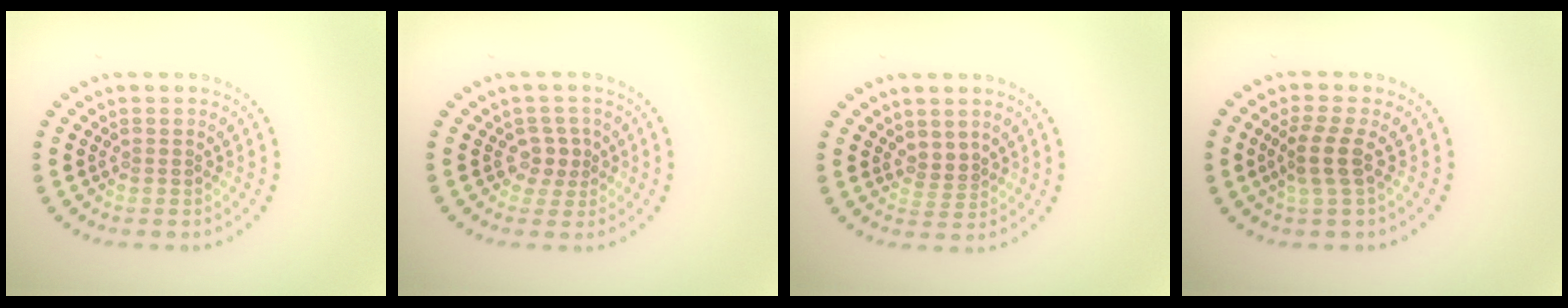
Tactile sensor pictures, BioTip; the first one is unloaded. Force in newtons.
{"total": 2.0, "press": 1.5, "slide": 1.2}
{"total": 1.5, "press": 1.2, "slide": 1.0}
{"total": 2.6, "press": 2.1, "slide": 1.4}